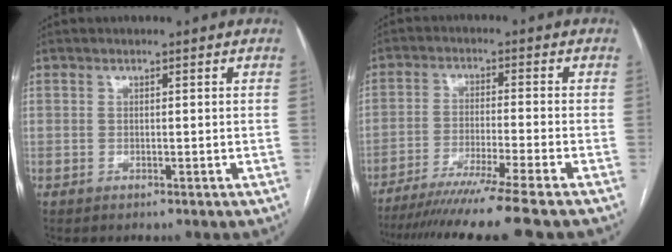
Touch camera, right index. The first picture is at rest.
{"total": 15.4, "force": [-12.9, -2.4, 8.0], "torque": [-0.115, -0.048, -0.203]}